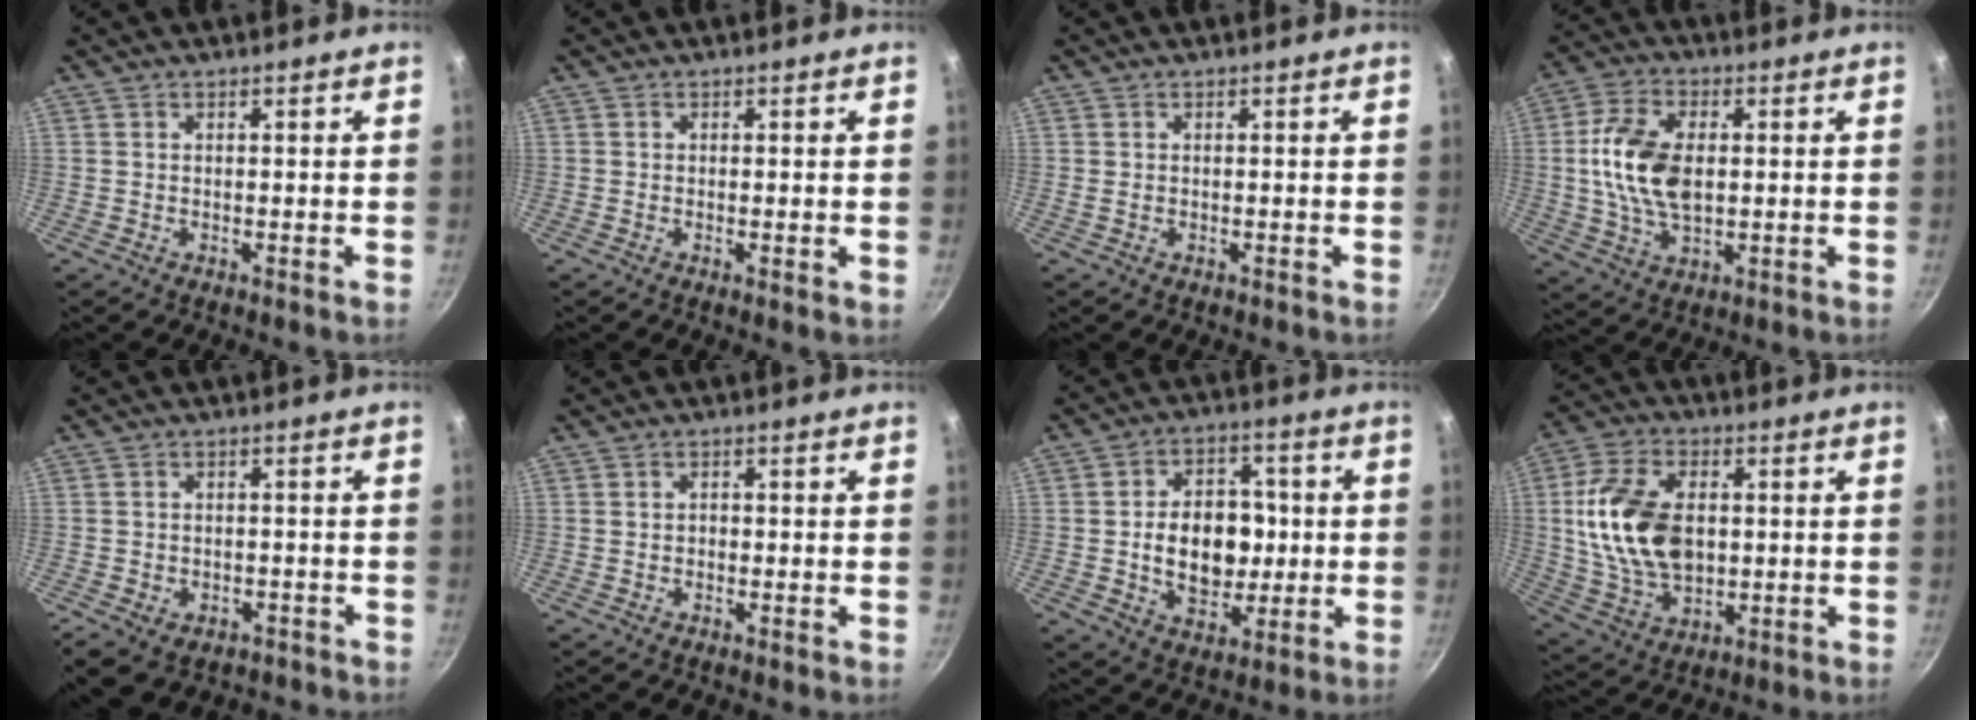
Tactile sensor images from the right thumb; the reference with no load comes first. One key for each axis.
{"total": 0.7, "fx": 0.0, "fy": 0.2, "fz": 0.6, "tx": -0.009, "ty": -0.003, "tz": -0.003}
{"total": 0.0}
{"total": 13.3, "fx": 0.8, "fy": 7.8, "fz": 10.6, "tx": -0.194, "ty": 0.011, "tz": 0.010}
{"total": 7.4, "fx": -3.8, "fy": 4.8, "fz": 4.0, "tx": -0.061, "ty": 0.017, "tz": -0.046}
{"total": 1.0, "fx": -0.4, "fy": 0.7, "fz": 0.5, "tx": -0.008, "ty": 0.004, "tz": -0.007}
{"total": 13.9, "fx": -0.5, "fy": 10.0, "fz": 9.7, "tx": -0.108, "ty": 0.014, "tz": -0.006}
{"total": 17.6, "fx": 1.1, "fy": 11.4, "fz": 13.4, "tx": -0.242, "ty": 0.002, "tz": 0.023}